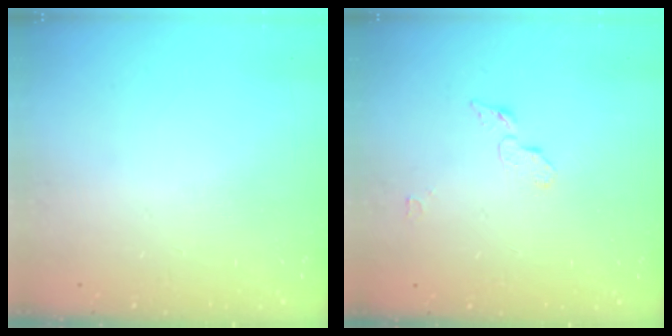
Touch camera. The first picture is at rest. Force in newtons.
{"total": 4.3, "press": 4.3, "slide": 0.5}